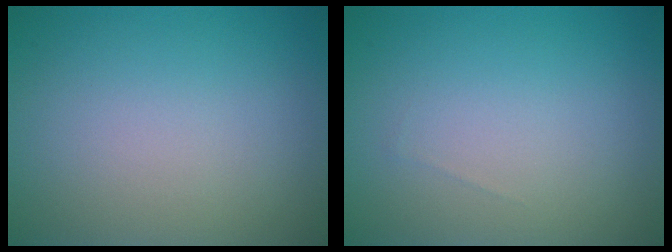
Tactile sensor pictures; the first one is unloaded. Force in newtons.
{"total": 0.0}